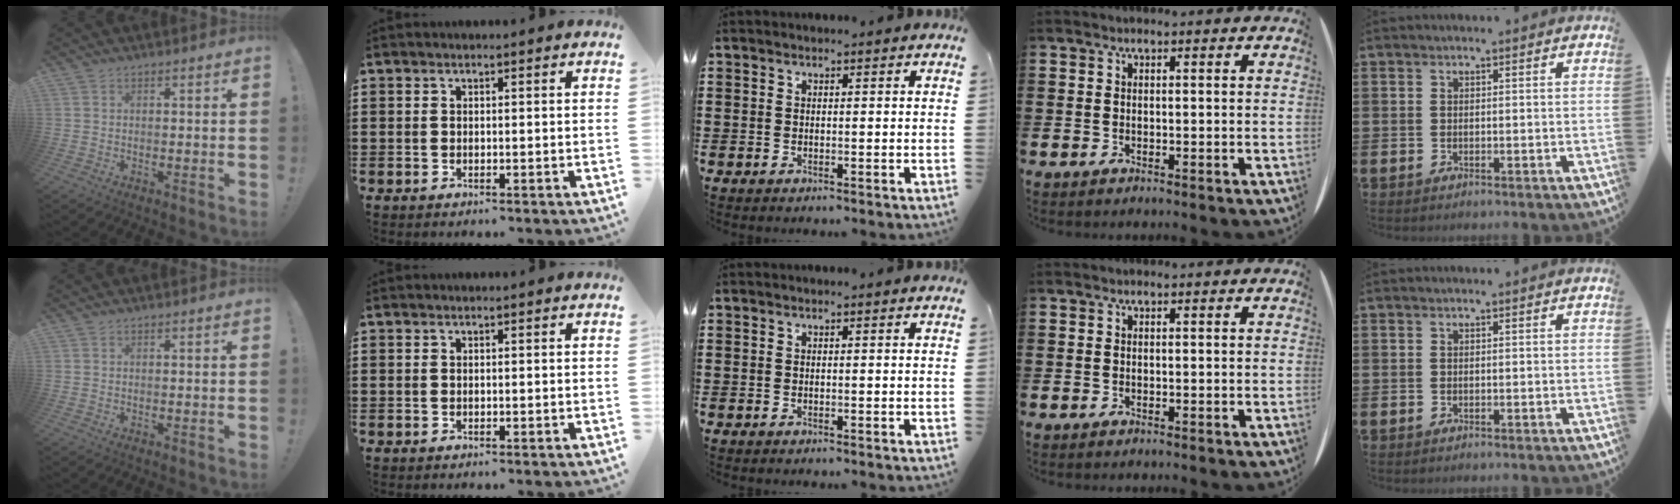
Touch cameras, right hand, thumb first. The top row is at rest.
{}